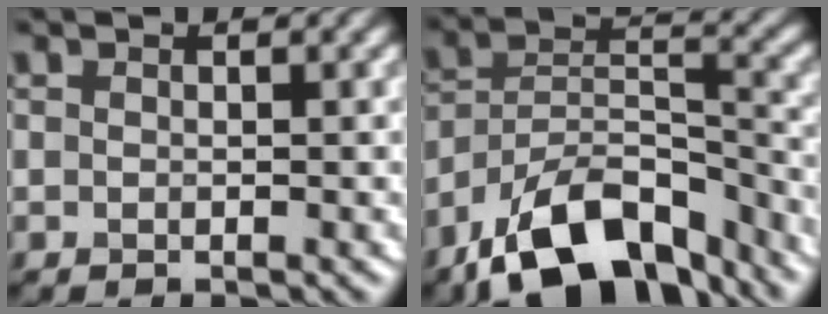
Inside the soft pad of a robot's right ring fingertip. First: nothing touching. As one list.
[{"total": 12.1, "force": [-8.6, 5.5, 6.6], "torque": [-0.114, 0.009, -0.159]}]